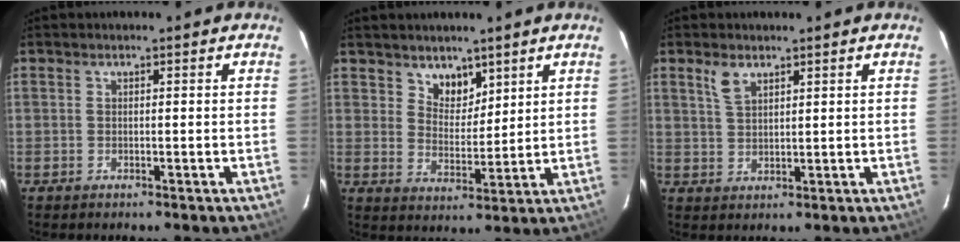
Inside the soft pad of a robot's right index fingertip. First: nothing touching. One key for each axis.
{"total": 5.4, "fx": 4.0, "fy": 3.4, "fz": 1.5, "tx": -0.013, "ty": 0.002, "tz": 0.074}
{"total": 3.5, "fx": 2.2, "fy": 1.7, "fz": 2.1, "tx": -0.041, "ty": 0.004, "tz": 0.047}